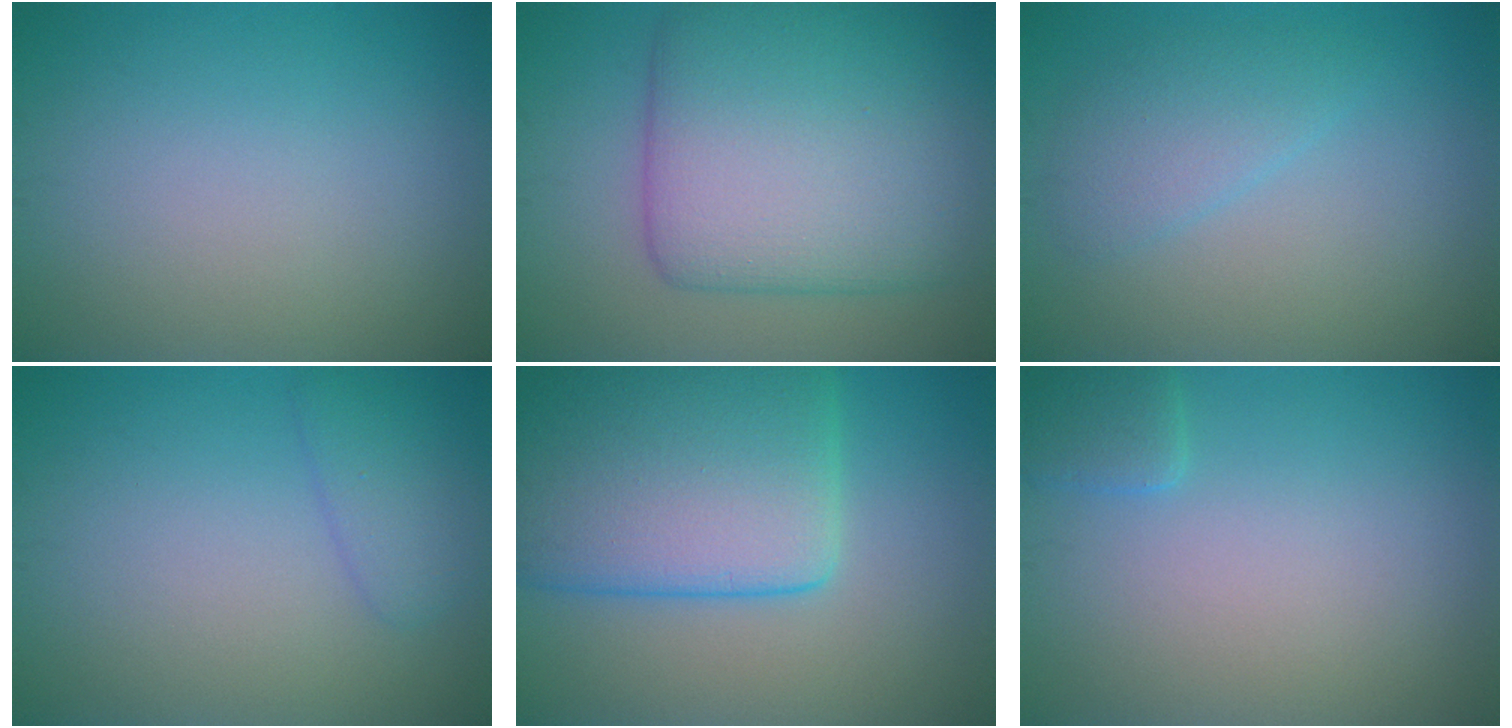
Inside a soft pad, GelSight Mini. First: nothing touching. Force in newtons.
{"total": 11.1, "press": 11.1, "slide": 0.1}
{"total": 2.5, "press": 2.5, "slide": 0.2}
{"total": 2.2, "press": 2.2, "slide": 0.1}
{"total": 12.0, "press": 12.0, "slide": 0.1}
{"total": 1.5, "press": 1.5, "slide": 0.1}